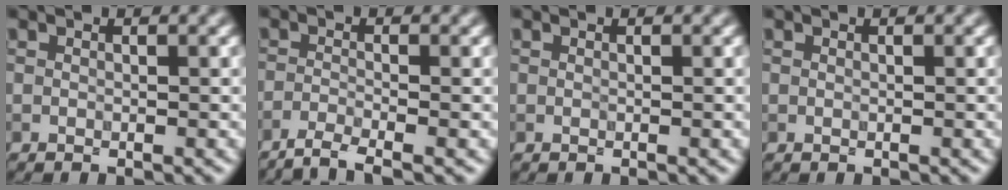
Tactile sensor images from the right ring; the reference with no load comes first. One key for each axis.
{"total": 3.1, "fx": -2.3, "fy": 0.5, "fz": 1.9, "tx": -0.037, "ty": -0.001, "tz": -0.057}
{"total": 0.0}
{"total": 0.0}